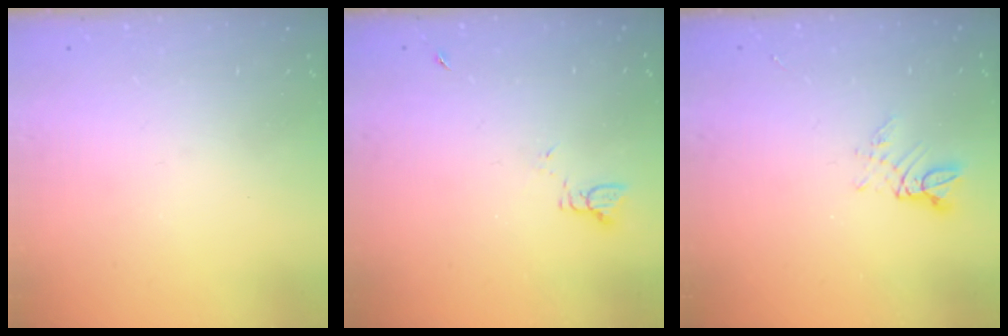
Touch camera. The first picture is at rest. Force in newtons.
{"total": 1.7, "press": 1.7, "slide": 0.2}
{"total": 3.6, "press": 3.6, "slide": 0.1}